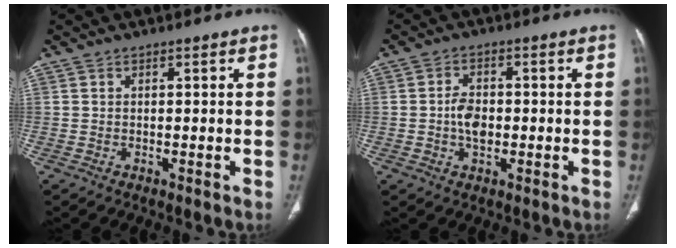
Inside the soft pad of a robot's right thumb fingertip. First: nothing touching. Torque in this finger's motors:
{"motor_torque": [2.45, 2.40, 0.53, -0.57, 0.10]}